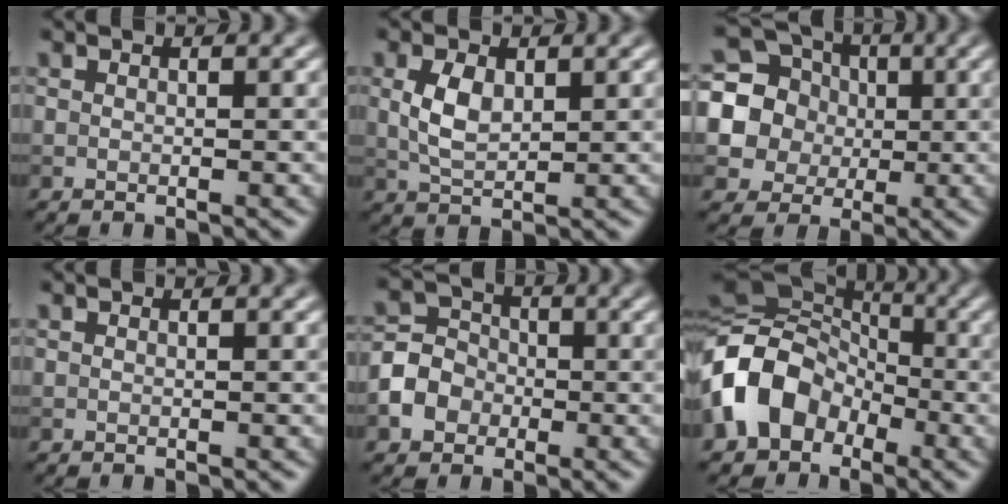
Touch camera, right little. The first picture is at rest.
{"total": 3.0, "force": [0.7, 1.7, 2.4], "torque": [-0.058, 0.001, 0.017]}
{"total": 9.9, "force": [1.1, 9.2, 3.4], "torque": [-0.103, 0.026, 0.015]}
{"total": 0.0}
{"total": 4.1, "force": [-1.4, 3.5, 1.5], "torque": [-0.020, 0.006, -0.035]}
{"total": 10.5, "force": [-3.6, 7.8, 5.9], "torque": [-0.117, -0.007, -0.083]}